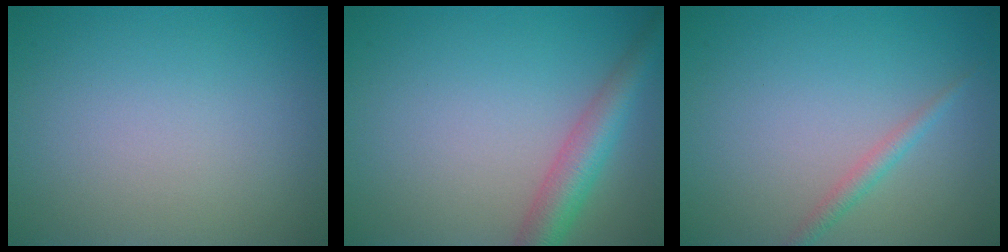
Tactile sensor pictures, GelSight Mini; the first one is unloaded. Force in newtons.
{"total": 4.2, "press": 4.2, "slide": 0.2}
{"total": 1.4, "press": 1.4, "slide": 0.1}